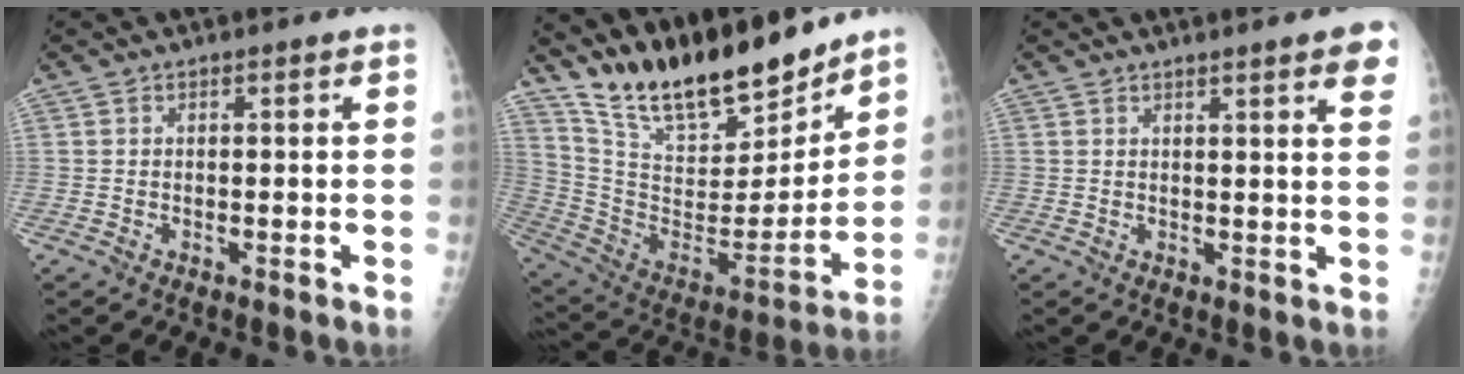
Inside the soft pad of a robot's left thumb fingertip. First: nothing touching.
{"total": 22.3, "force": [18.9, 6.9, 9.7], "torque": [-0.128, -0.096, 0.336]}
{"total": 6.2, "force": [3.9, 0.5, 4.8], "torque": [-0.046, -0.009, 0.043]}